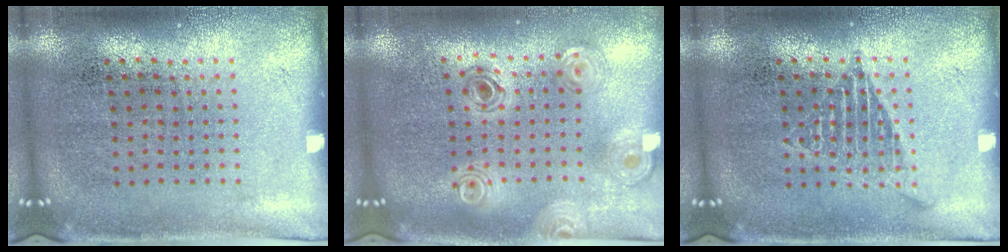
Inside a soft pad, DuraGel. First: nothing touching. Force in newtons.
{"total": 1.0, "press": 0.9, "slide": 0.2}
{"total": 1.7, "press": 1.7, "slide": 0.2}